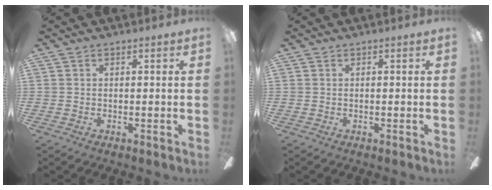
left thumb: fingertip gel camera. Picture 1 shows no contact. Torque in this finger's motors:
{"motor_torque": [-0.01, 0.01, 0.11, 0.11, 0.00]}